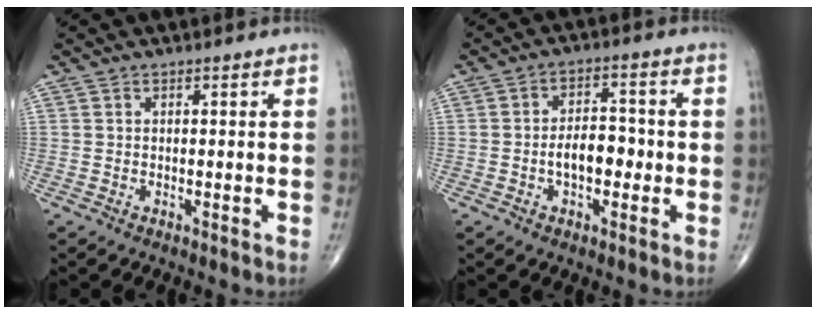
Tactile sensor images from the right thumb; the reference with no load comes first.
{"total": 6.5, "force": [-1.3, 3.7, 5.1], "torque": [-0.073, 0.023, -0.027]}